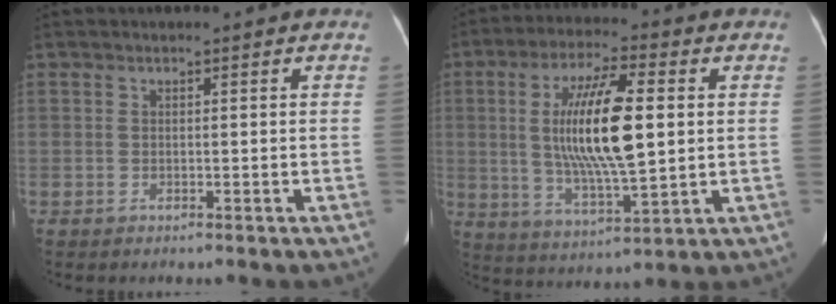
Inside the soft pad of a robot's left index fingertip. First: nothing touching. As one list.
[{"total": 14.5, "force": [1.5, 2.9, 14.2], "torque": [-0.270, -0.004, 0.027]}]